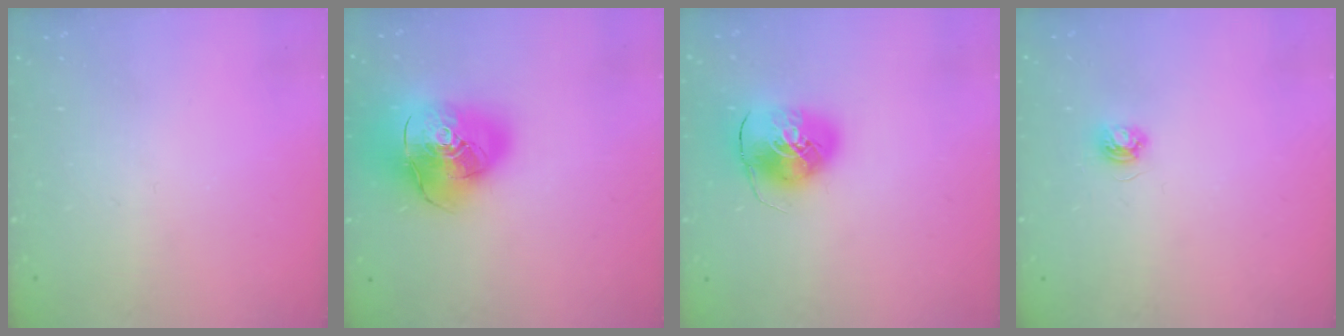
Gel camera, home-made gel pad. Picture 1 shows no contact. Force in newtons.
{"total": 22.5, "press": 22.3, "slide": 3.4}
{"total": 9.5, "press": 9.4, "slide": 1.5}
{"total": 3.9, "press": 3.9, "slide": 0.4}